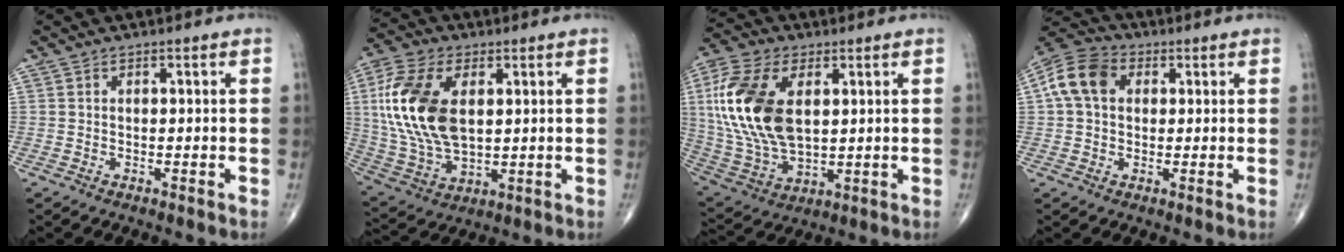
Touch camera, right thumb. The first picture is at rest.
{"total": 18.8, "force": [3.3, 10.7, 15.1], "torque": [-0.316, -0.012, 0.064]}
{"total": 20.2, "force": [3.8, 11.5, 16.2], "torque": [-0.340, -0.015, 0.074]}
{"total": 9.6, "force": [1.9, 7.0, 6.2], "torque": [-0.119, 0.024, 0.026]}